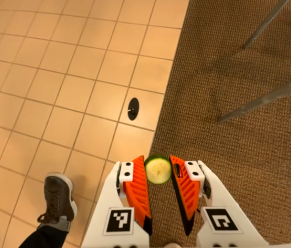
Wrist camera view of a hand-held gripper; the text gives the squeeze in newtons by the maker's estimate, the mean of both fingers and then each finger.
{"total": 7.9, "left": 7.5, "right": 8.3}